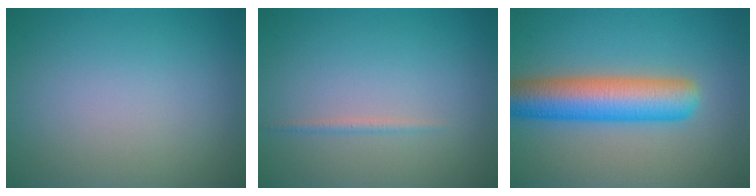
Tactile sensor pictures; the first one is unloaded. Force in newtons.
{"total": 0.8, "press": 0.7, "slide": 0.1}
{"total": 7.7, "press": 7.7, "slide": 0.2}